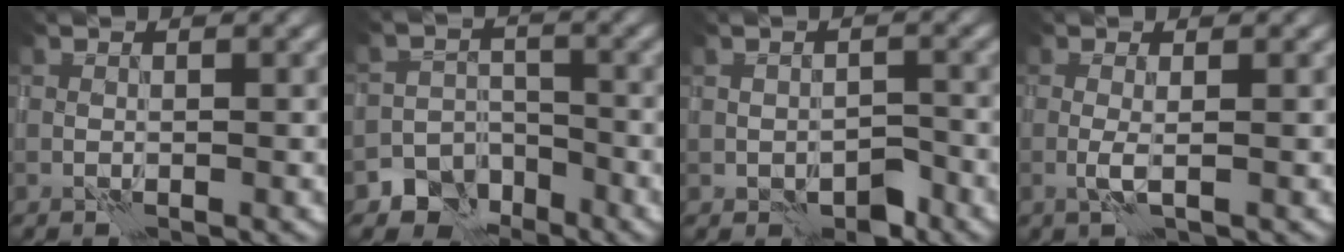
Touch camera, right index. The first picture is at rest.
{"total": 5.1, "force": [-3.9, 3.4, 0.4], "torque": [0.015, -0.005, -0.061]}
{"total": 2.4, "force": [-1.4, 1.6, 1.2], "torque": [-0.008, 0.001, -0.019]}
{"total": 1.2, "force": [-0.1, 0.1, 1.2], "torque": [-0.025, -0.001, -0.006]}